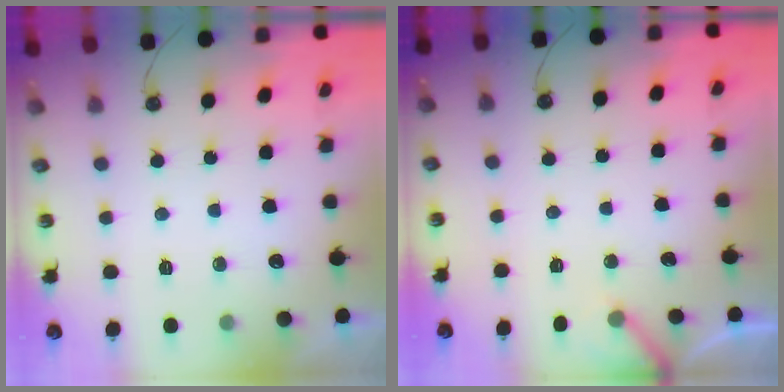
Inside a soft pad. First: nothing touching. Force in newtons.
{"total": 4.1, "press": 4.1, "slide": 0.1}